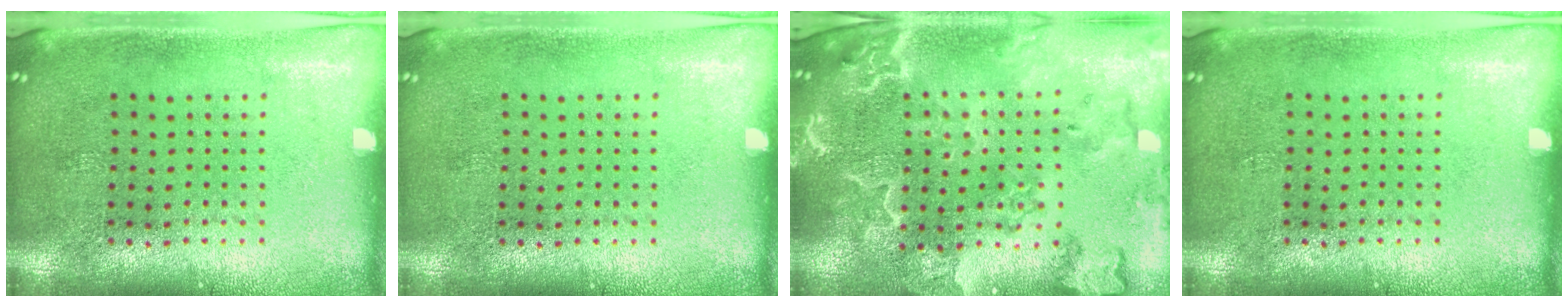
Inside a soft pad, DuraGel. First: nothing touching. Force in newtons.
{"total": 0.0}
{"total": 3.4, "press": 3.0, "slide": 1.5}
{"total": 0.0}